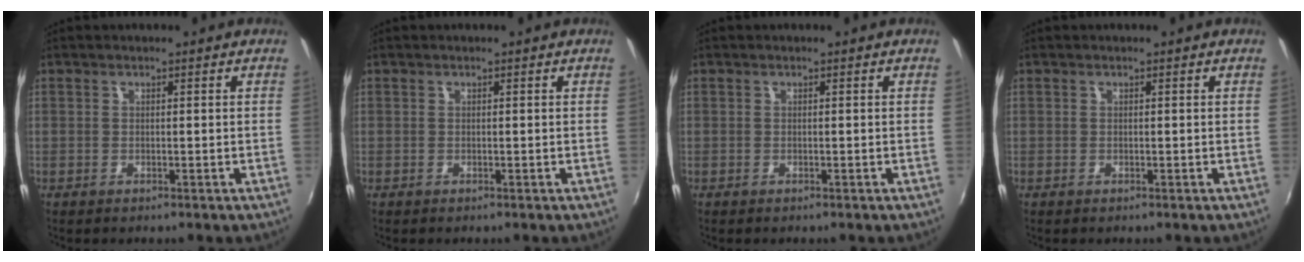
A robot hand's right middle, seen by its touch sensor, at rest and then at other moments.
{"total": 0.0}
{"total": 0.0}
{"total": 0.0}